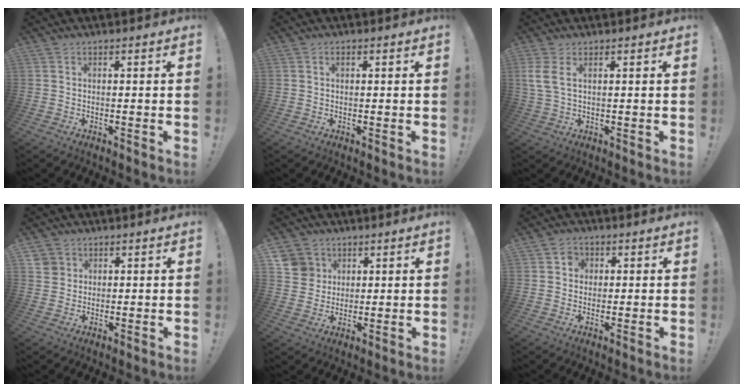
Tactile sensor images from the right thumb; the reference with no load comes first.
{"total": 0.8, "force": [0.3, 0.4, 0.6], "torque": [-0.012, 0.002, 0.006]}
{"total": 4.0, "force": [1.5, 1.0, 3.6], "torque": [-0.076, -0.004, 0.027]}
{"total": 3.6, "force": [1.8, 3.1, 0.5], "torque": [-0.011, -0.004, 0.034]}
{"total": 7.7, "force": [3.1, 6.9, 1.0], "torque": [-0.014, -0.018, 0.066]}
{"total": 3.9, "force": [1.0, 3.6, 1.1], "torque": [-0.013, 0.000, 0.016]}